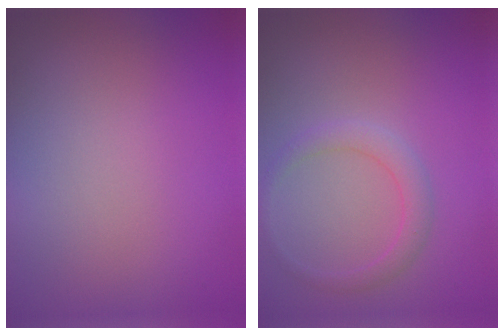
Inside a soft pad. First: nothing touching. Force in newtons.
{"total": 1.9, "press": 1.9, "slide": 0.1}